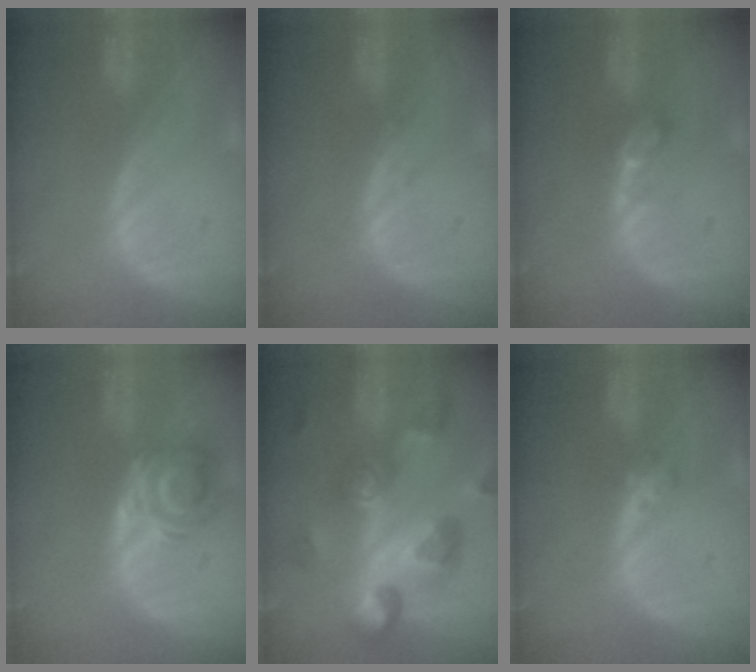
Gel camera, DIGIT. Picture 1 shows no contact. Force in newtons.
{"total": 0.6, "press": 0.6, "slide": 0.3}
{"total": 2.8, "press": 2.8, "slide": 0.4}
{"total": 5.6, "press": 5.3, "slide": 1.8}
{"total": 11.2, "press": 10.0, "slide": 5.0}
{"total": 1.8, "press": 1.5, "slide": 0.9}